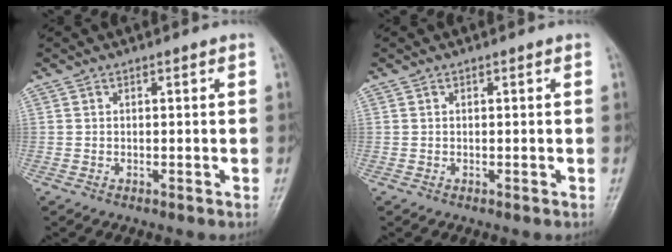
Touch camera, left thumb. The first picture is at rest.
{"total": 0.0}